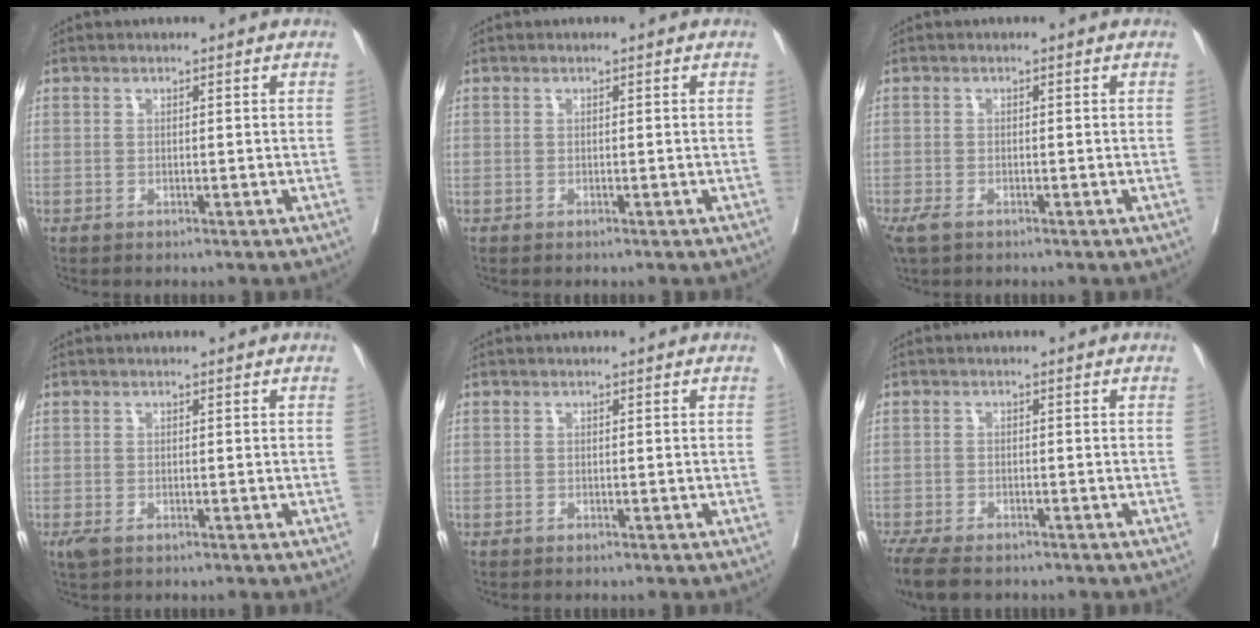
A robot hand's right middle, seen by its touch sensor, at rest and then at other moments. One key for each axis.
{"total": 0.0}
{"total": 2.9, "fx": -1.9, "fy": 1.3, "fz": 1.7, "tx": -0.042, "ty": -0.009, "tz": -0.032}
{"total": 2.0, "fx": -1.1, "fy": 1.0, "fz": 1.3, "tx": -0.033, "ty": -0.007, "tz": -0.014}
{"total": 0.0}
{"total": 8.0, "fx": -6.3, "fy": 2.6, "fz": 4.1, "tx": -0.071, "ty": -0.015, "tz": -0.100}